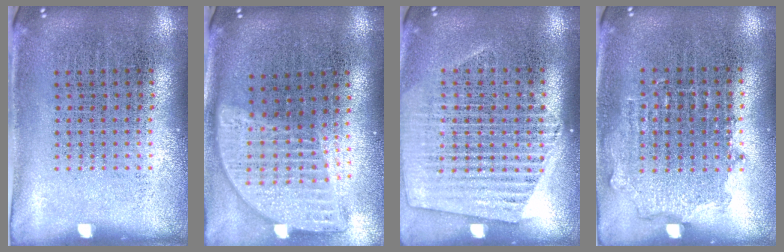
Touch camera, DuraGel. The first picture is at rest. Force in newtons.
{"total": 2.0, "press": 1.6, "slide": 1.2}
{"total": 1.5, "press": 1.4, "slide": 0.4}
{"total": 0.8, "press": 0.8, "slide": 0.3}